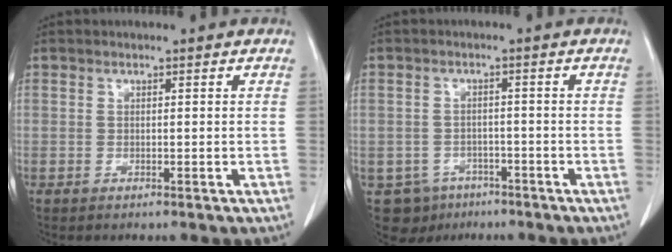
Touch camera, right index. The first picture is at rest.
{"total": 6.2, "force": [-3.5, 5.0, 0.6], "torque": [-0.011, 0.007, -0.046]}